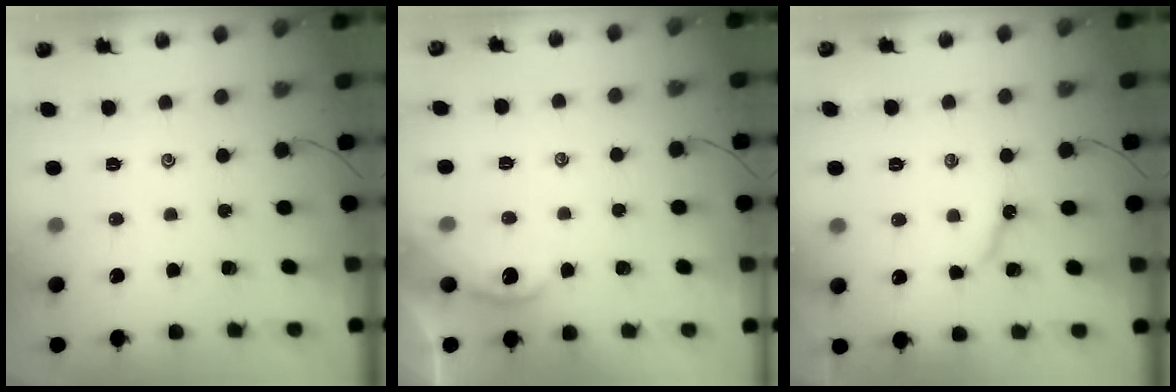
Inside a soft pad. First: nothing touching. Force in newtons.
{"total": 2.0, "press": 2.0, "slide": 0.1}
{"total": 4.5, "press": 4.5, "slide": 0.3}